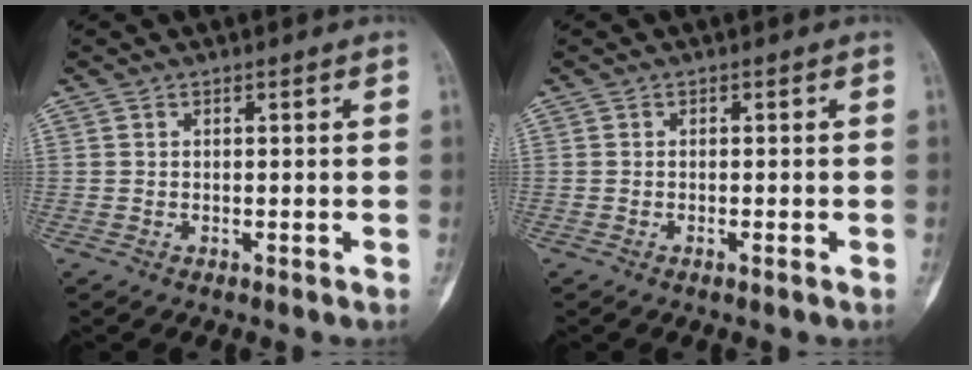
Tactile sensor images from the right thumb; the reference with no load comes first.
{"total": 0.8, "force": [-0.4, 0.1, 0.6], "torque": [-0.013, 0.000, -0.006]}